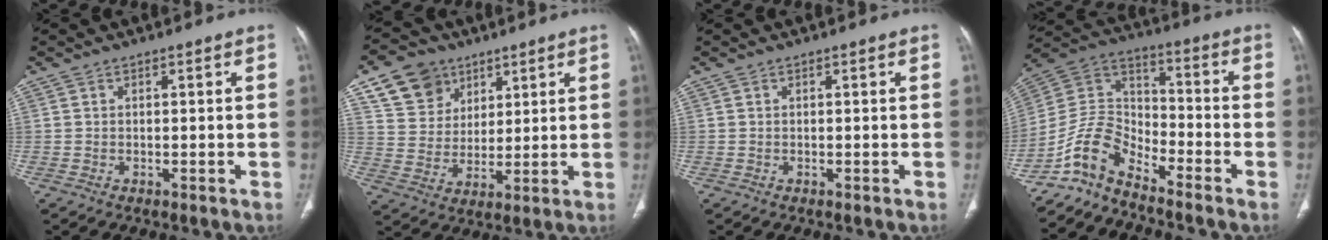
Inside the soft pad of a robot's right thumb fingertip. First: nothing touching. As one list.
[{"total": 11.4, "force": [6.5, 8.7, 3.4], "torque": [-0.036, -0.022, 0.128]}, {"total": 0.0}, {"total": 9.9, "force": [-8.1, 4.0, 4.1], "torque": [-0.077, 0.083, -0.169]}]